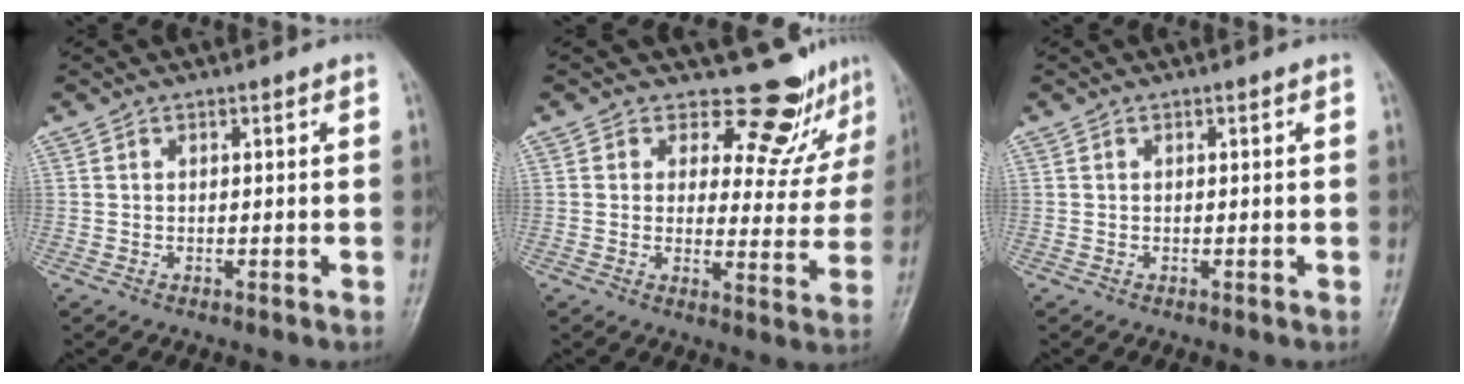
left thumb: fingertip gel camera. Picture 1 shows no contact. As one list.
[{"total": 11.2, "force": [9.8, 4.9, 2.2], "torque": [0.019, -0.081, 0.107]}, {"total": 0.0}]